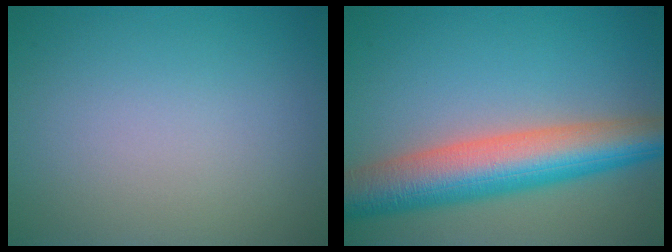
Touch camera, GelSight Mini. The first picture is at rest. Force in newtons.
{"total": 9.3, "press": 9.3, "slide": 0.4}